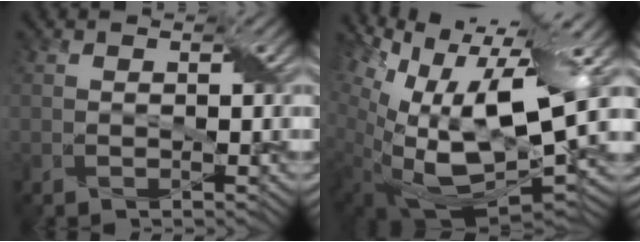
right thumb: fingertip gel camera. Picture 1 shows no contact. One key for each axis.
{"total": 16.0, "fx": 4.7, "fy": 8.0, "fz": 13.0, "tx": -0.266, "ty": -0.013, "tz": 0.097}